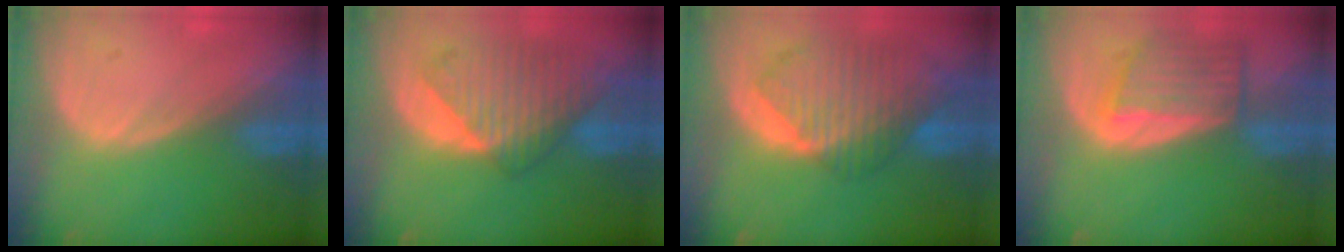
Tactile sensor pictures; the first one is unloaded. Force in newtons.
{"total": 9.0, "press": 8.1, "slide": 3.9}
{"total": 10.3, "press": 8.9, "slide": 5.1}
{"total": 6.6, "press": 6.3, "slide": 1.9}